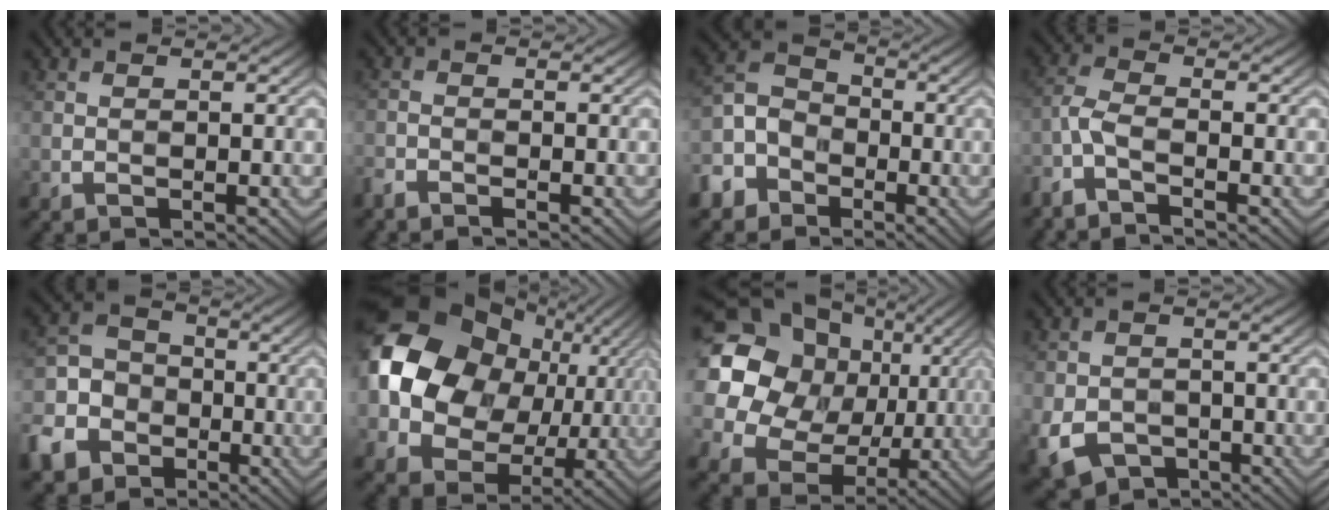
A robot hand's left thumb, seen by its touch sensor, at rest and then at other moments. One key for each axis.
{"total": 1.7, "fx": -1.6, "fy": 0.2, "fz": 0.6, "tx": -0.017, "ty": -0.007, "tz": -0.039}
{"total": 7.6, "fx": -4.5, "fy": 5.4, "fz": 2.8, "tx": -0.080, "ty": -0.010, "tz": -0.110}
{"total": 3.7, "fx": -2.8, "fy": 0.8, "fz": 2.3, "tx": -0.061, "ty": -0.007, "tz": -0.072}
{"total": 9.7, "fx": -5.0, "fy": 7.4, "fz": 3.8, "tx": -0.117, "ty": -0.026, "tz": -0.109}
{"total": 17.5, "fx": 2.8, "fy": 14.2, "fz": 9.9, "tx": -0.211, "ty": 0.003, "tz": 0.061}
{"total": 22.3, "fx": 7.2, "fy": 18.8, "fz": 9.7, "tx": -0.275, "ty": 0.043, "tz": 0.111}
{"total": 5.8, "fx": -2.7, "fy": 4.1, "fz": 2.9, "tx": -0.072, "ty": -0.022, "tz": -0.046}